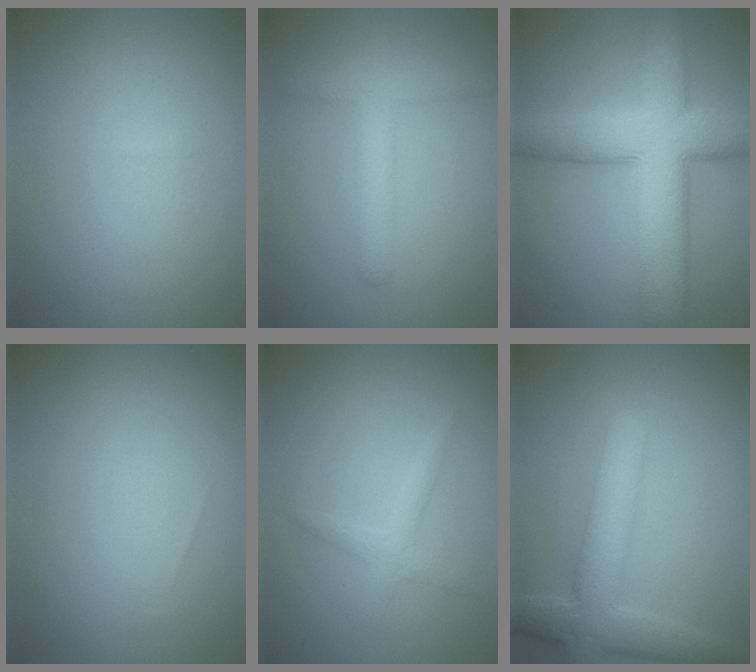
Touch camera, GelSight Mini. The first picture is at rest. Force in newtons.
{"total": 3.1, "press": 3.1, "slide": 0.1}
{"total": 10.4, "press": 10.4, "slide": 0.5}
{"total": 0.0}
{"total": 1.8, "press": 1.8, "slide": 0.1}
{"total": 6.0, "press": 6.0, "slide": 0.2}